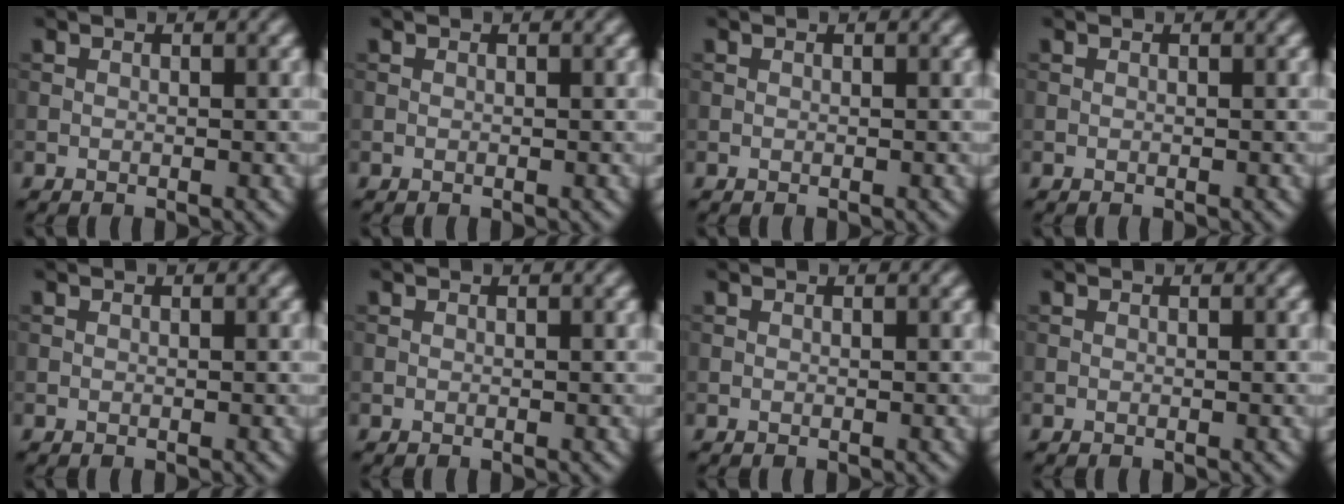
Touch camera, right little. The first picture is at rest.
{"total": 0.0}
{"total": 0.0}
{"total": 0.0}
{"total": 0.0}
{"total": 0.0}
{"total": 0.0}
{"total": 0.0}